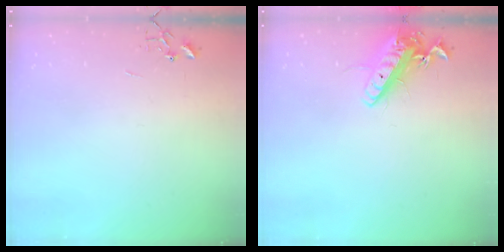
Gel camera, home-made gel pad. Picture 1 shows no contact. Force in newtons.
{"total": 14.0, "press": 13.7, "slide": 2.6}